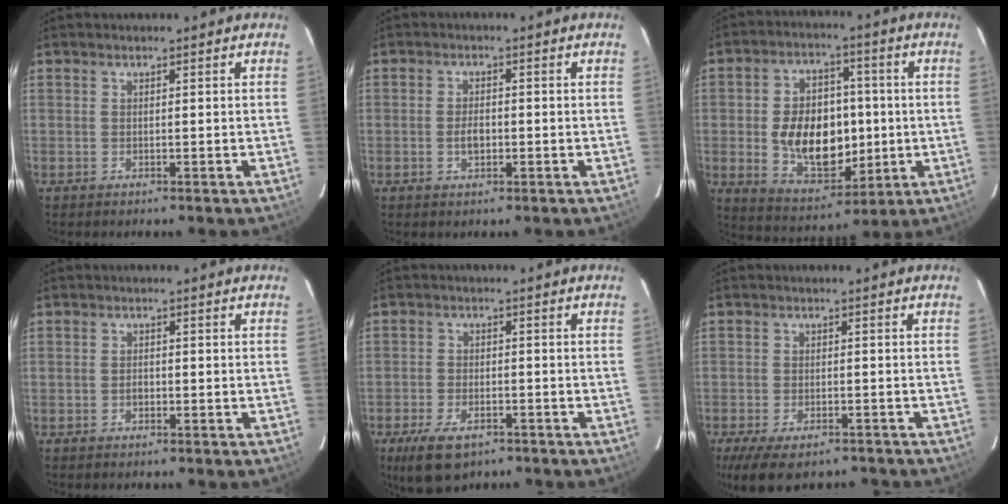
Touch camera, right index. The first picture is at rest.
{"total": 2.9, "force": [-0.6, 1.7, 2.3], "torque": [-0.043, 0.002, -0.010]}
{"total": 15.5, "force": [-1.1, 10.3, 11.5], "torque": [-0.216, 0.009, 0.005]}
{"total": 1.3, "force": [-0.5, 1.0, 0.7], "torque": [-0.014, 0.003, -0.008]}
{"total": 8.7, "force": [-5.7, 4.3, 5.0], "torque": [-0.123, -0.017, -0.095]}
{"total": 11.3, "force": [-8.5, 4.4, 6.0], "torque": [-0.130, -0.035, -0.133]}